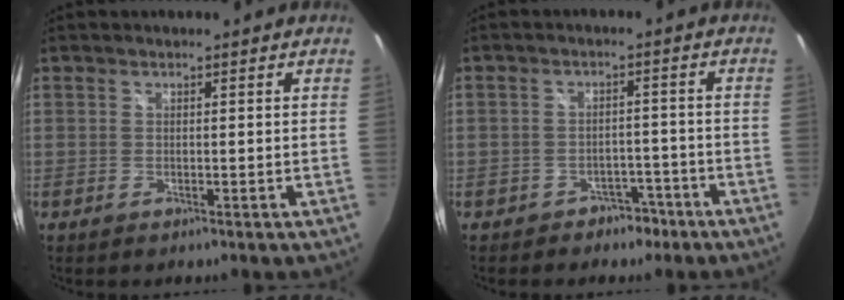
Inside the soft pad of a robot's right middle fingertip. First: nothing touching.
{"total": 4.2, "force": [-2.8, 3.1, 0.3], "torque": [-0.001, 0.032, -0.029]}